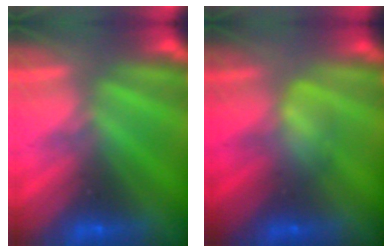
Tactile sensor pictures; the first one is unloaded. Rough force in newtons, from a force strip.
{"total": 2.8}